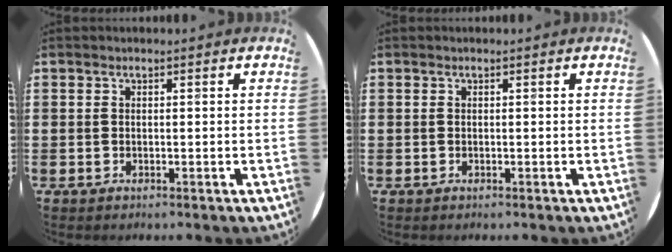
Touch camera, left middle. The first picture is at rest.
{"total": 0.0}